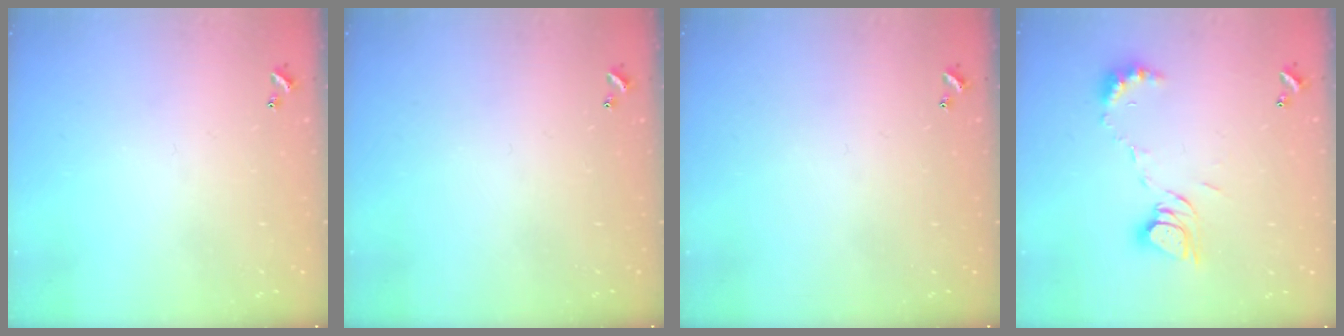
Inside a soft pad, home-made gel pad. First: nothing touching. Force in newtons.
{"total": 0.0}
{"total": 0.0}
{"total": 8.2, "press": 8.1, "slide": 0.8}